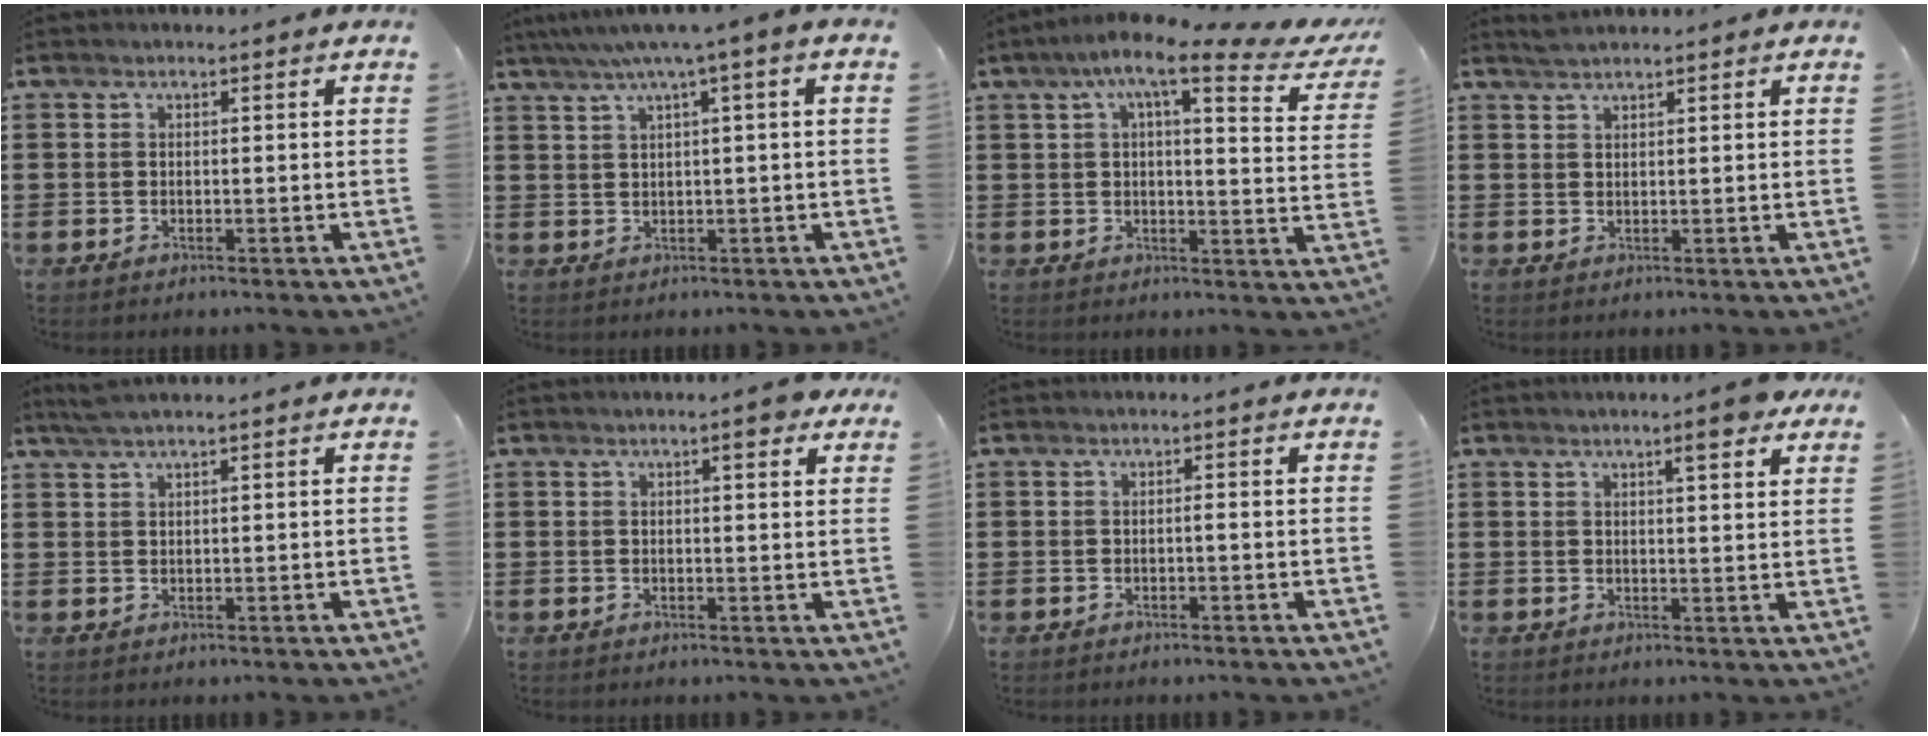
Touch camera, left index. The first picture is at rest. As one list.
[{"total": 4.0, "force": [1.3, -0.5, 3.8], "torque": [-0.074, -0.010, 0.017]}, {"total": 9.4, "force": [6.6, 1.2, 6.7], "torque": [-0.126, -0.025, 0.106]}, {"total": 1.7, "force": [1.6, 0.1, 0.6], "torque": [-0.014, 0.001, 0.030]}, {"total": 2.2, "force": [1.7, 0.1, 1.3], "torque": [-0.028, 0.003, 0.032]}, {"total": 3.2, "force": [2.2, 0.6, 2.2], "torque": [-0.031, -0.005, 0.036]}, {"total": 0.6, "force": [-0.2, -0.1, 0.6], "torque": [-0.010, -0.003, -0.003]}, {"total": 5.0, "force": [3.9, 0.5, 3.0], "torque": [-0.044, -0.016, 0.064]}]